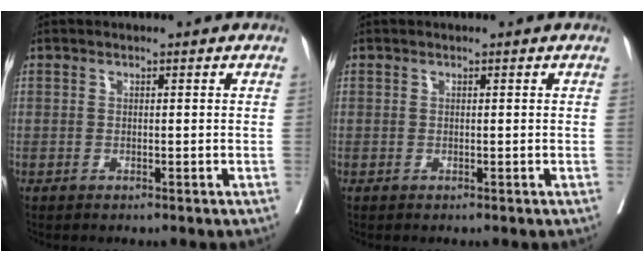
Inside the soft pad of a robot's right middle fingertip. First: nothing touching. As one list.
[{"total": 0.0}]